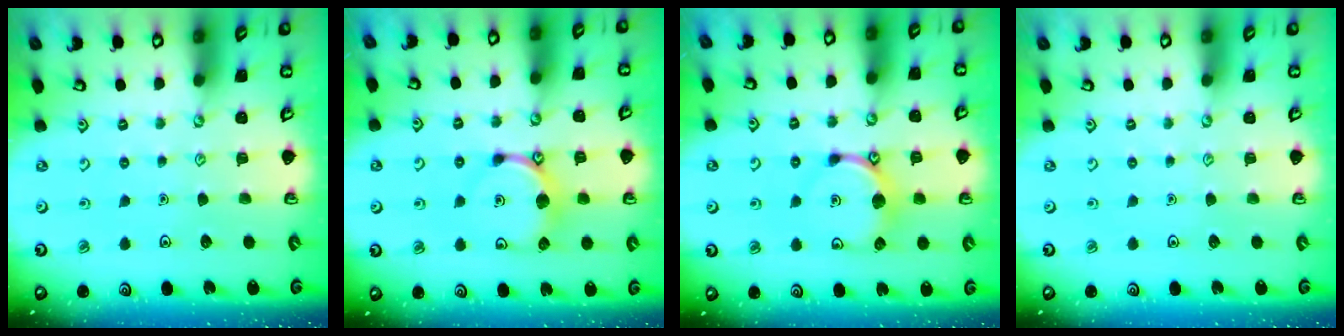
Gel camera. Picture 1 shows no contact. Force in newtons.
{"total": 9.1, "press": 9.1, "slide": 0.4}
{"total": 9.1, "press": 9.1, "slide": 0.4}
{"total": 0.0}